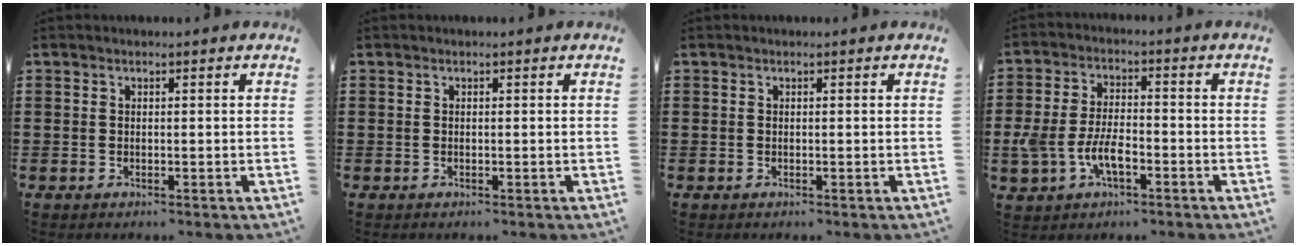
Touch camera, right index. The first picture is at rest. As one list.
[{"total": 0.0}, {"total": 0.0}, {"total": 6.6, "force": [-2.4, 3.5, 5.1], "torque": [-0.127, -0.001, -0.052]}]